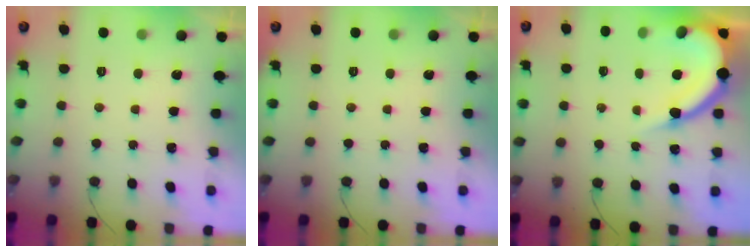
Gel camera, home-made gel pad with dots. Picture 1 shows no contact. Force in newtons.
{"total": 0.0}
{"total": 11.9, "press": 11.9, "slide": 0.8}